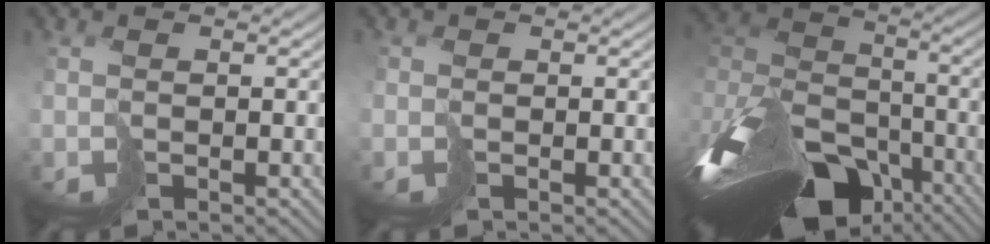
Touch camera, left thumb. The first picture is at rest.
{"total": 0.5, "force": [-0.3, 0.5, 0.0], "torque": [0.000, -0.002, -0.004]}
{"total": 18.4, "force": [-11.1, 10.0, 10.9], "torque": [-0.264, -0.022, -0.166]}